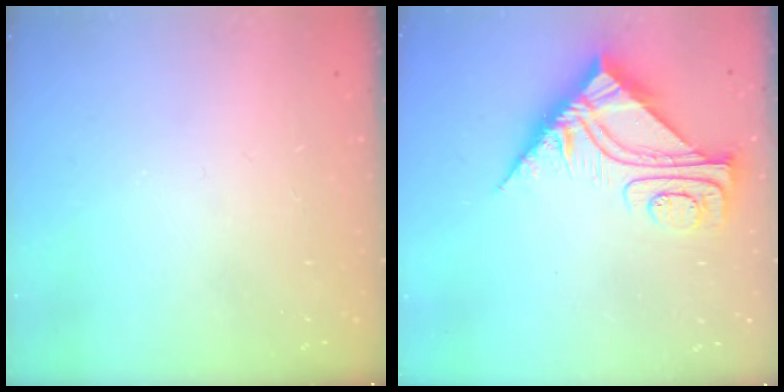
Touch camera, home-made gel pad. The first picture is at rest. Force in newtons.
{"total": 10.0, "press": 9.9, "slide": 0.9}